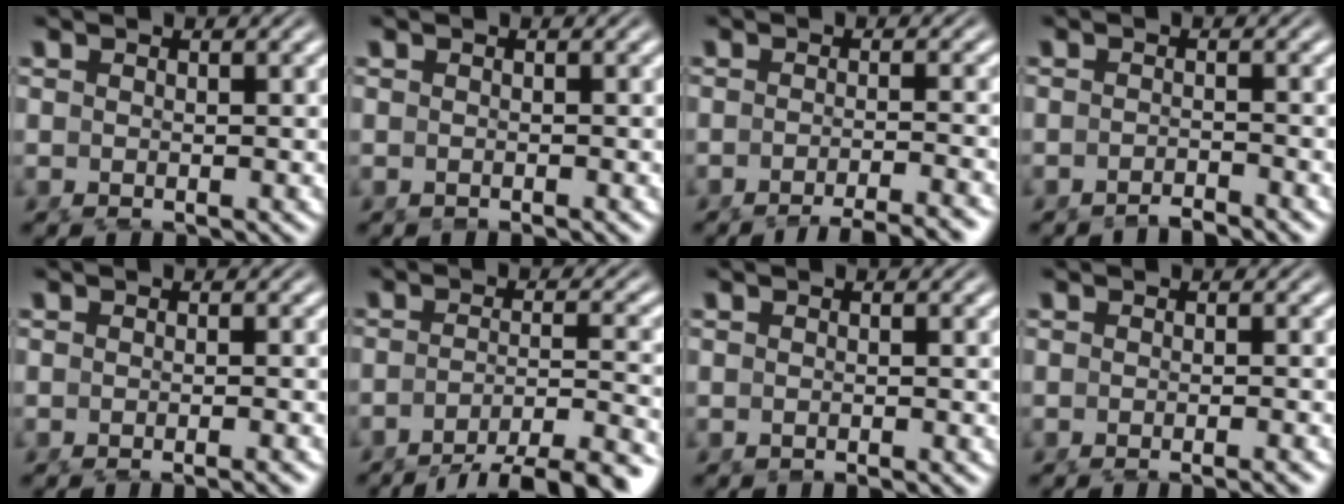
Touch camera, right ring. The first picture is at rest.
{"total": 1.4, "force": [-1.3, 0.0, 0.5], "torque": [-0.007, -0.004, -0.016]}
{"total": 7.3, "force": [-6.7, 1.0, 2.8], "torque": [-0.024, -0.010, -0.098]}
{"total": 2.2, "force": [-2.2, -0.4, 0.2], "torque": [-0.005, -0.006, -0.035]}
{"total": 2.0, "force": [-1.8, -0.3, 0.8], "torque": [-0.005, 0.003, -0.028]}
{"total": 10.3, "force": [-8.3, 3.3, 5.0], "torque": [-0.066, -0.031, -0.114]}
{"total": 1.7, "force": [-1.6, 0.0, 0.5], "torque": [-0.007, -0.005, -0.022]}
{"total": 2.3, "force": [-2.1, -0.3, 1.0], "torque": [-0.006, 0.003, -0.033]}